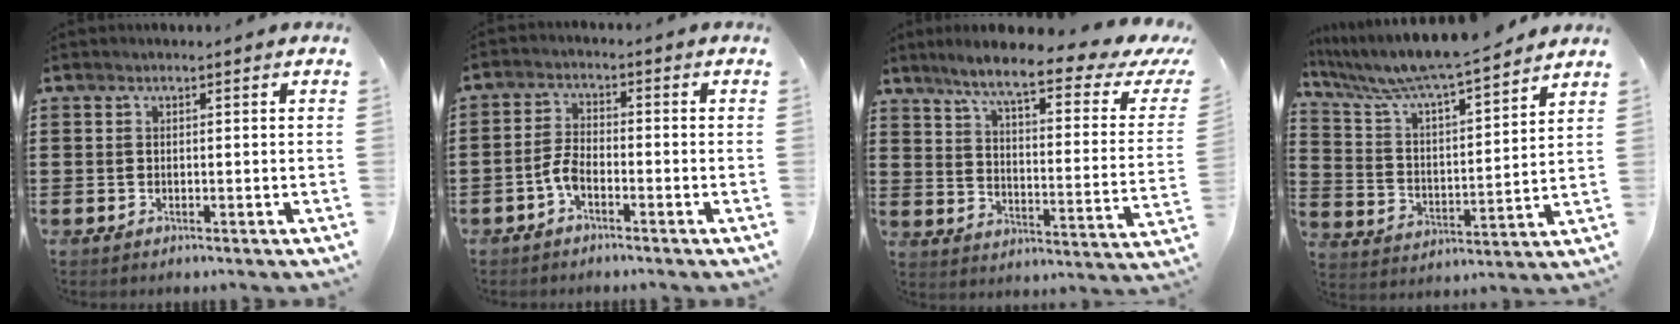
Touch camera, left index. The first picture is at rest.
{"total": 3.4, "force": [-1.8, 1.4, 2.6], "torque": [-0.069, 0.002, -0.041]}
{"total": 8.3, "force": [5.9, -0.1, 5.8], "torque": [-0.126, -0.040, 0.087]}
{"total": 8.0, "force": [7.5, -0.1, 2.9], "torque": [-0.090, -0.051, 0.123]}